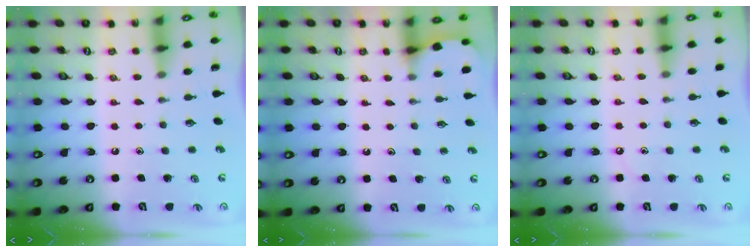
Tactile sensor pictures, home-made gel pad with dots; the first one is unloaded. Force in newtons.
{"total": 3.0, "press": 2.9, "slide": 0.3}
{"total": 2.6, "press": 2.6, "slide": 0.4}